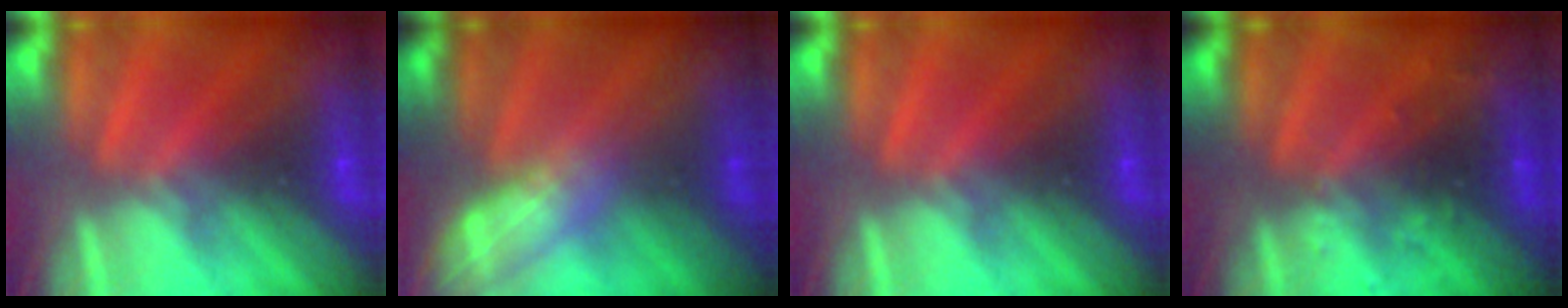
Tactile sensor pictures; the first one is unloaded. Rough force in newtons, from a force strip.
{"total": 2.5}
{"total": 0.0}
{"total": 2.9}